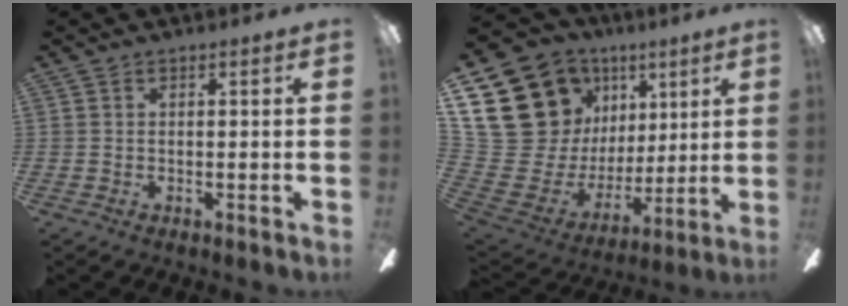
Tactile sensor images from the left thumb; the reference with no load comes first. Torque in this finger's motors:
{"motor_torque": [2.21, 2.26, 1.20, -1.57, 0.11]}